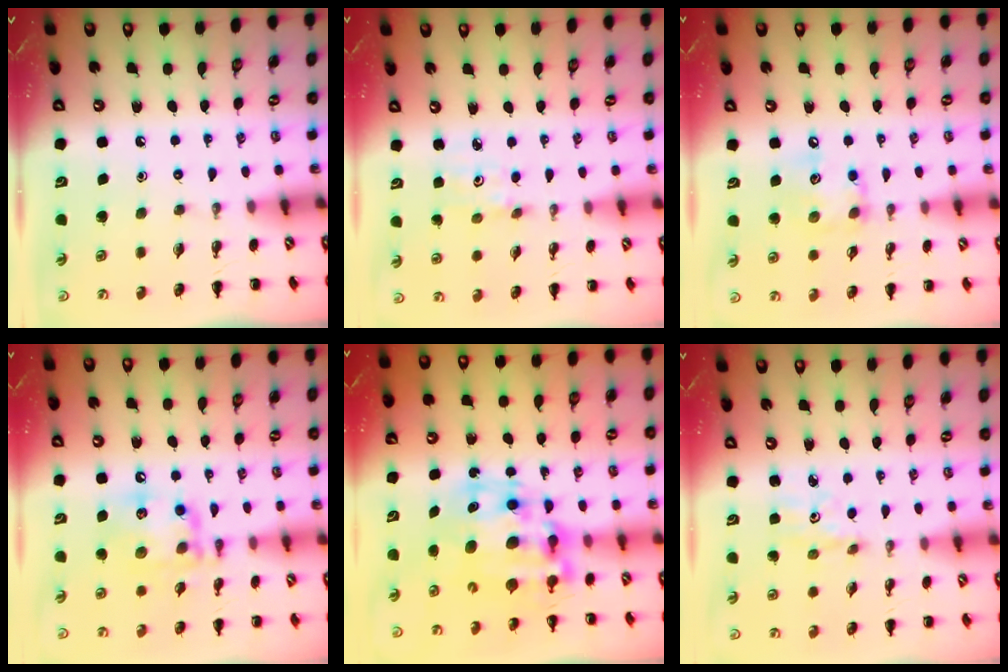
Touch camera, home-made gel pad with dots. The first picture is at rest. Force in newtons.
{"total": 2.6, "press": 2.5, "slide": 0.8}
{"total": 9.0, "press": 9.0, "slide": 0.6}
{"total": 14.4, "press": 14.2, "slide": 1.8}
{"total": 11.7, "press": 11.4, "slide": 2.8}
{"total": 3.0, "press": 2.9, "slide": 0.9}